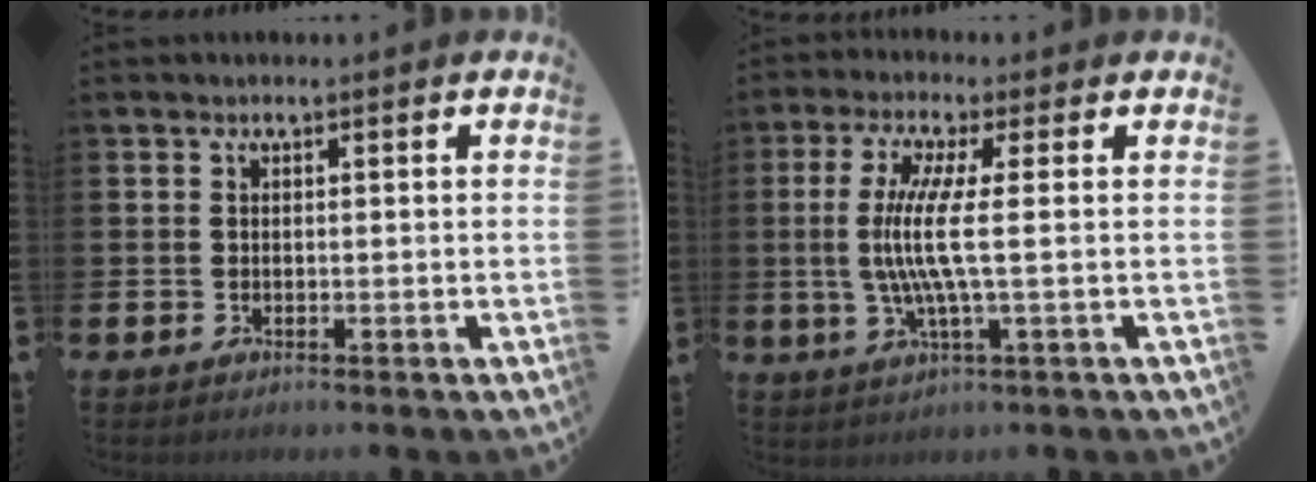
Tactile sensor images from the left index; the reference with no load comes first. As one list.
[{"total": 7.5, "force": [0.0, 0.2, 7.5], "torque": [-0.152, -0.013, -0.006]}]